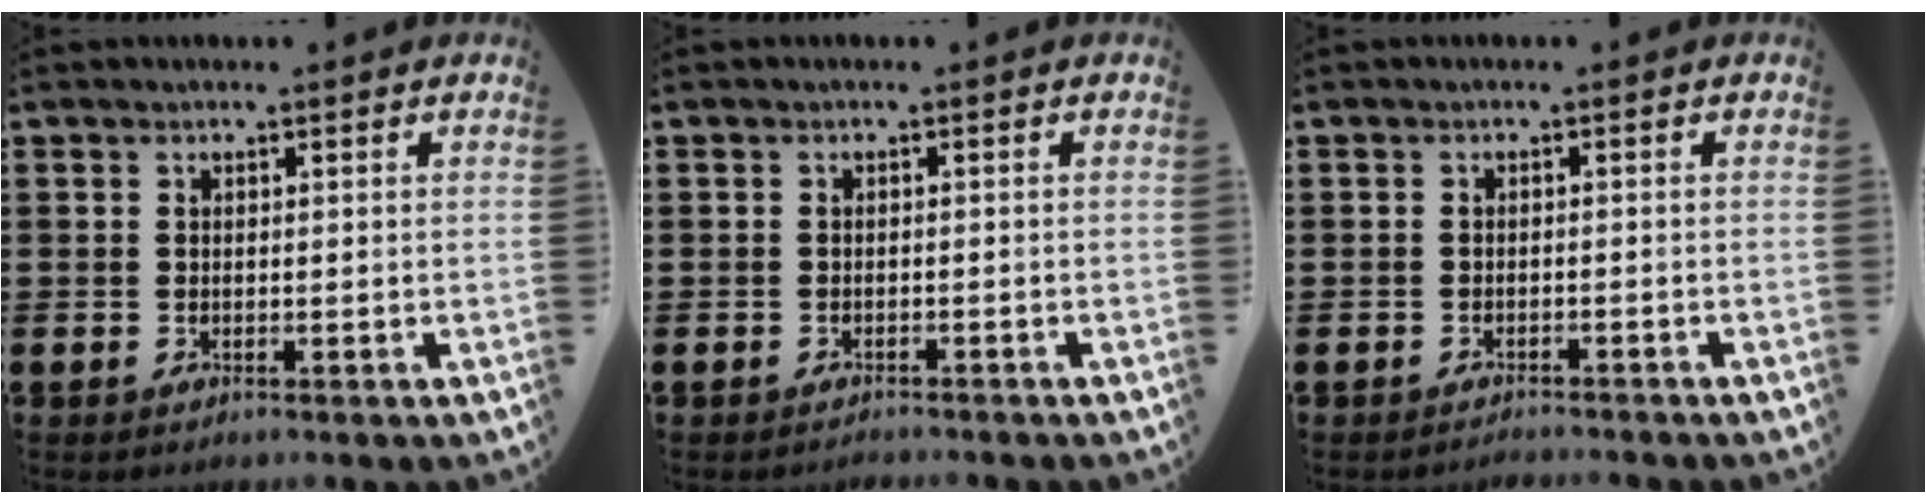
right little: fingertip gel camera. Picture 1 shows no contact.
{"total": 0.7, "force": [-0.7, 0.0, 0.0], "torque": [-0.001, -0.001, -0.015]}
{"total": 1.0, "force": [-1.0, -0.1, 0.0], "torque": [-0.002, 0.001, -0.021]}